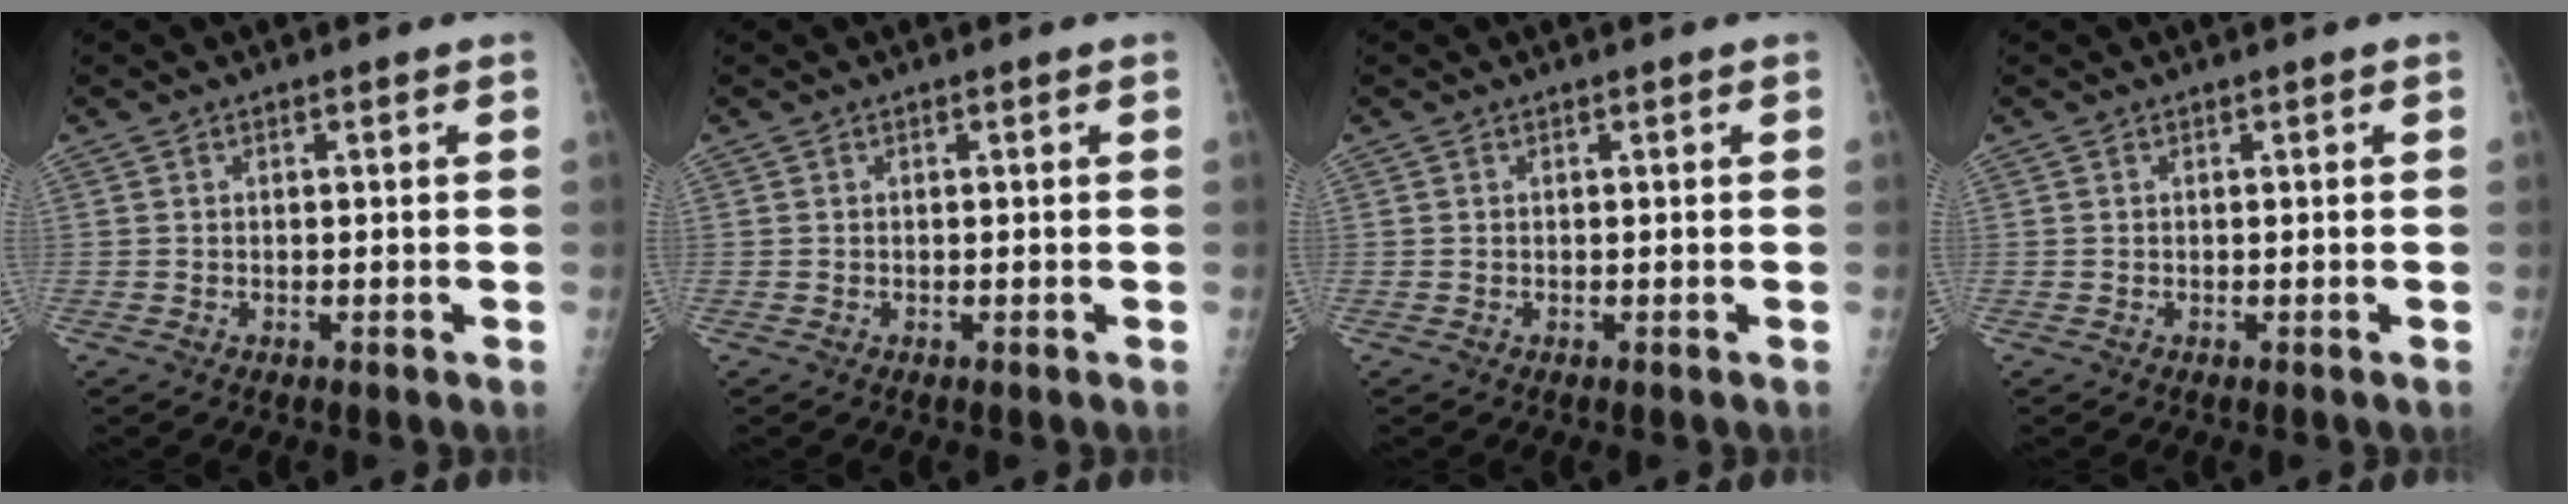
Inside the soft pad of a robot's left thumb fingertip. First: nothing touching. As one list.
[{"total": 0.0}, {"total": 0.0}, {"total": 0.0}]